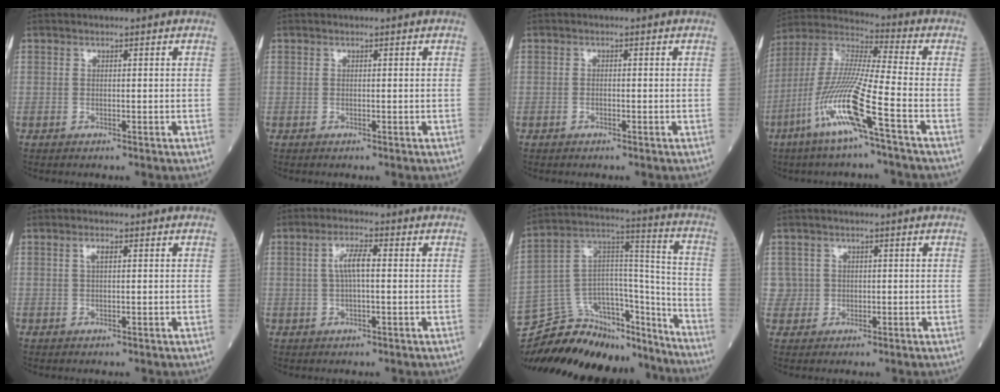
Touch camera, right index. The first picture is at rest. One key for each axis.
{"total": 0.0}
{"total": 0.6, "fx": -0.4, "fy": 0.2, "fz": 0.4, "tx": -0.007, "ty": 0.000, "tz": -0.007}
{"total": 14.5, "fx": -6.7, "fy": -0.5, "fz": 12.8, "tx": -0.272, "ty": -0.015, "tz": -0.137}
{"total": 1.4, "fx": 0.5, "fy": 0.3, "fz": 1.2, "tx": -0.024, "ty": 0.003, "tz": 0.007}
{"total": 4.0, "fx": 0.4, "fy": 0.8, "fz": 3.9, "tx": -0.079, "ty": 0.012, "tz": 0.007}
{"total": 30.9, "fx": -27.7, "fy": 8.4, "fz": 10.7, "tx": -0.181, "ty": 0.019, "tz": -0.420}
{"total": 2.4, "fx": 0.4, "fy": 2.4, "fz": -0.3, "tx": 0.023, "ty": 0.007, "tz": 0.004}